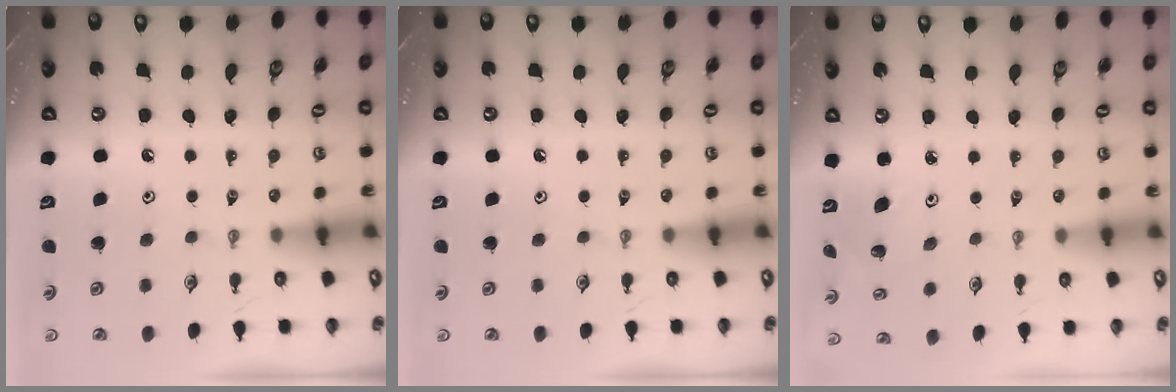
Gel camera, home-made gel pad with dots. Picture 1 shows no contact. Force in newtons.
{"total": 0.0}
{"total": 3.3, "press": 3.1, "slide": 1.3}